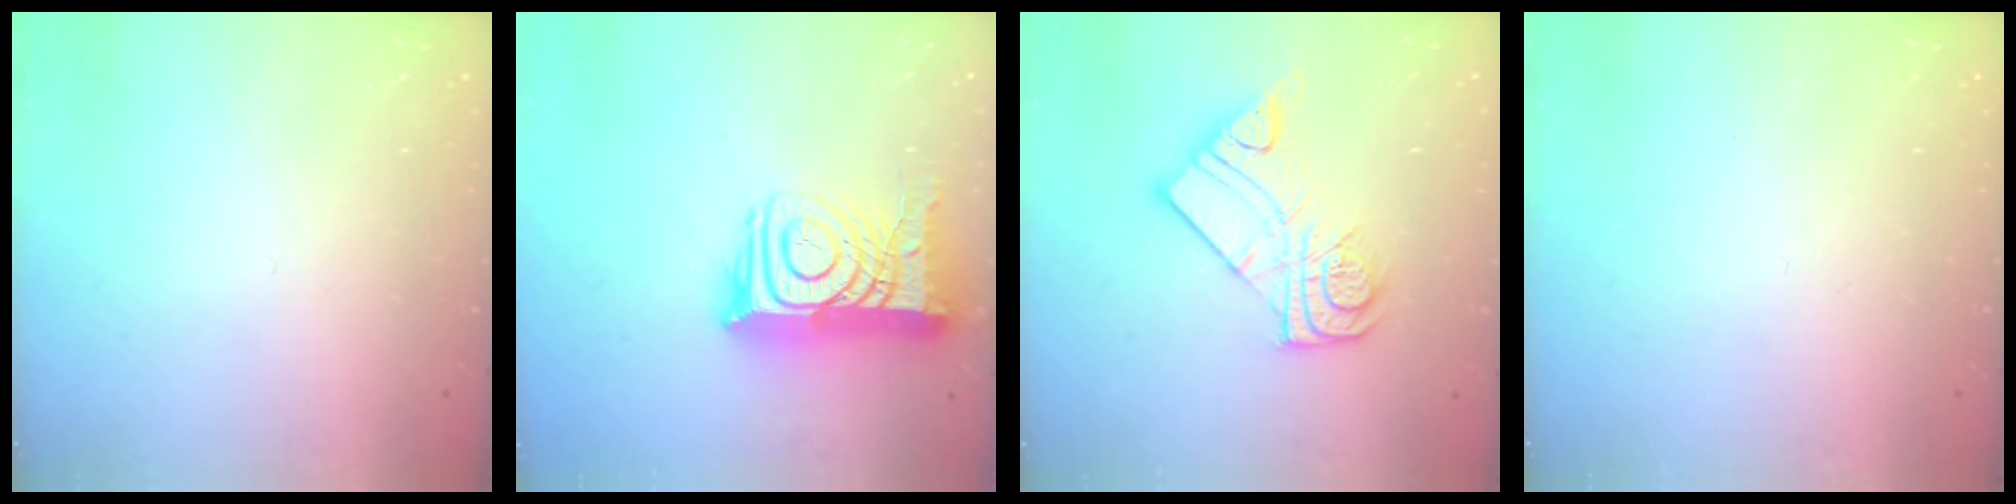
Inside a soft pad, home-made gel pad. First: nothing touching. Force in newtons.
{"total": 18.1, "press": 18.0, "slide": 1.4}
{"total": 12.9, "press": 12.8, "slide": 0.9}
{"total": 0.0}